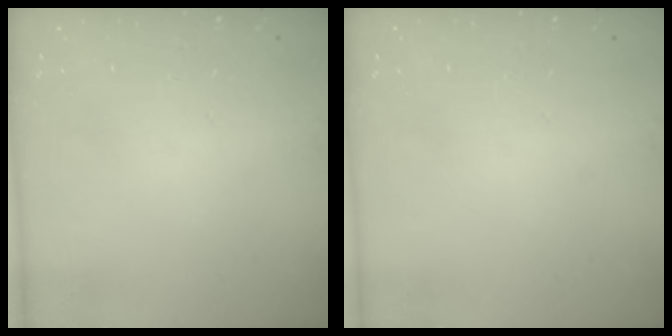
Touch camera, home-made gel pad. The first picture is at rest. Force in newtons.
{"total": 0.0}